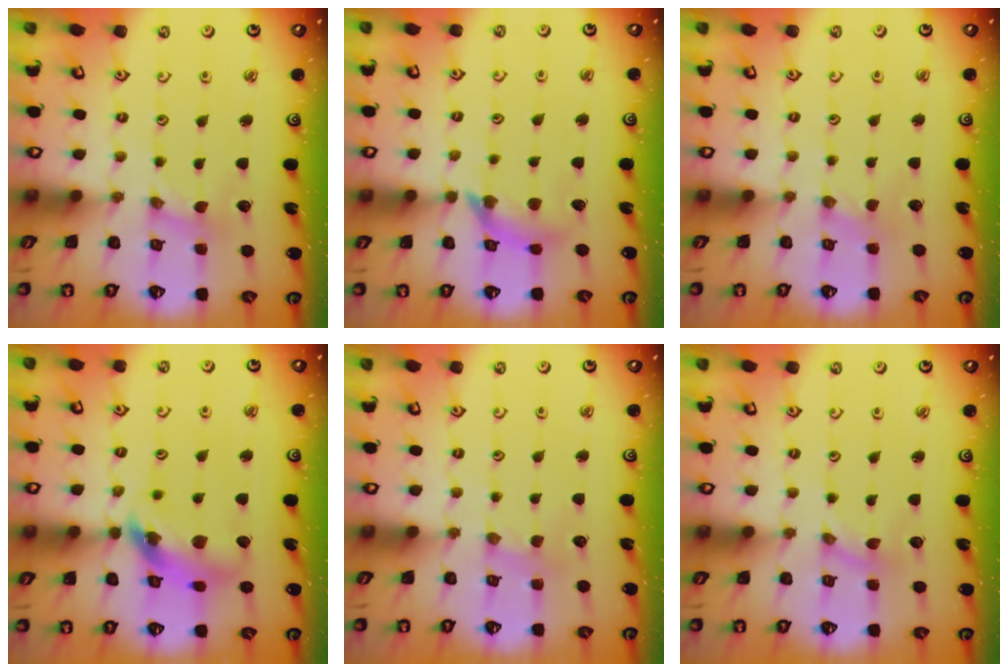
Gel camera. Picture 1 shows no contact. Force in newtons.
{"total": 10.9, "press": 10.8, "slide": 1.4}
{"total": 0.0}
{"total": 12.3, "press": 12.2, "slide": 1.6}
{"total": 1.0, "press": 0.9, "slide": 0.3}
{"total": 0.0}